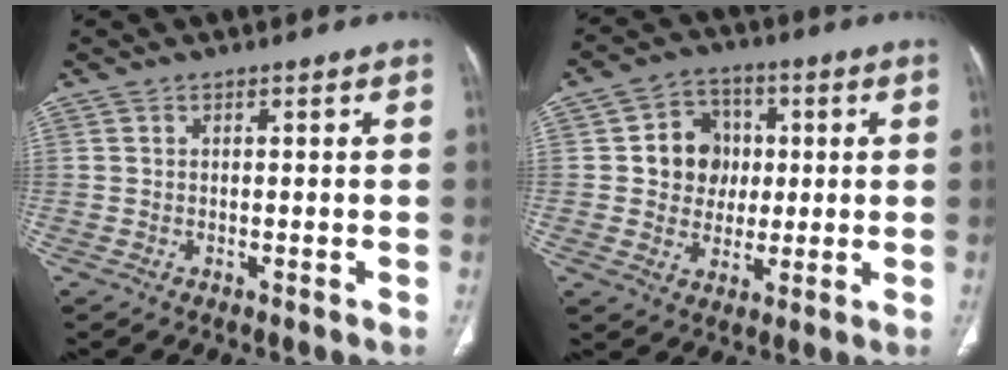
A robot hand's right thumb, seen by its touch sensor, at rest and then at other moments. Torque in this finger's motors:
{"motor_torque": [0.58, 0.71, 0.44, 0.03, 0.02]}